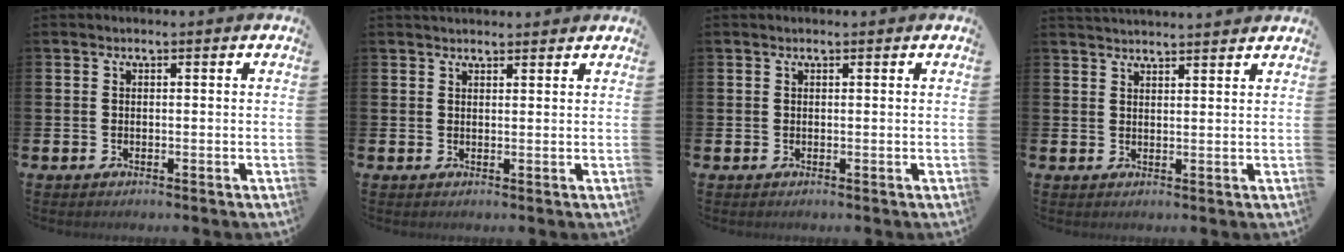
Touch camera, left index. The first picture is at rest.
{"total": 1.9, "force": [1.8, 0.5, 0.1], "torque": [0.006, -0.006, 0.032]}
{"total": 0.0}
{"total": 2.7, "force": [2.7, 0.0, 0.0], "torque": [-0.004, -0.012, 0.050]}